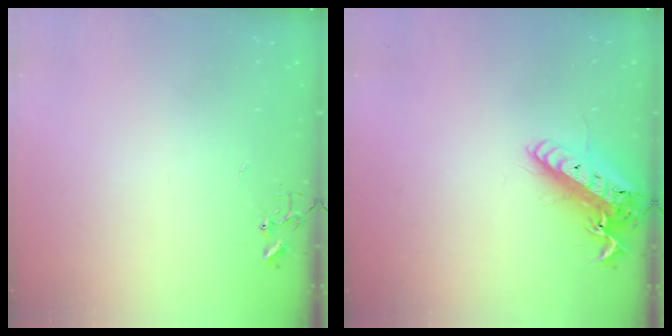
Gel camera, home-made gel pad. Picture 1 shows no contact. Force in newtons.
{"total": 18.2, "press": 18.0, "slide": 3.0}